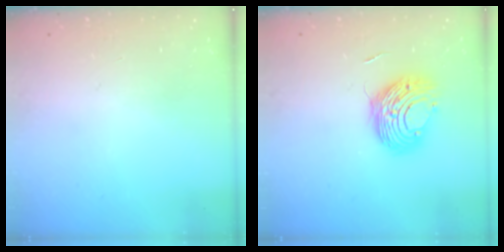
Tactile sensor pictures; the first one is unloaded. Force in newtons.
{"total": 9.3, "press": 9.3, "slide": 0.6}